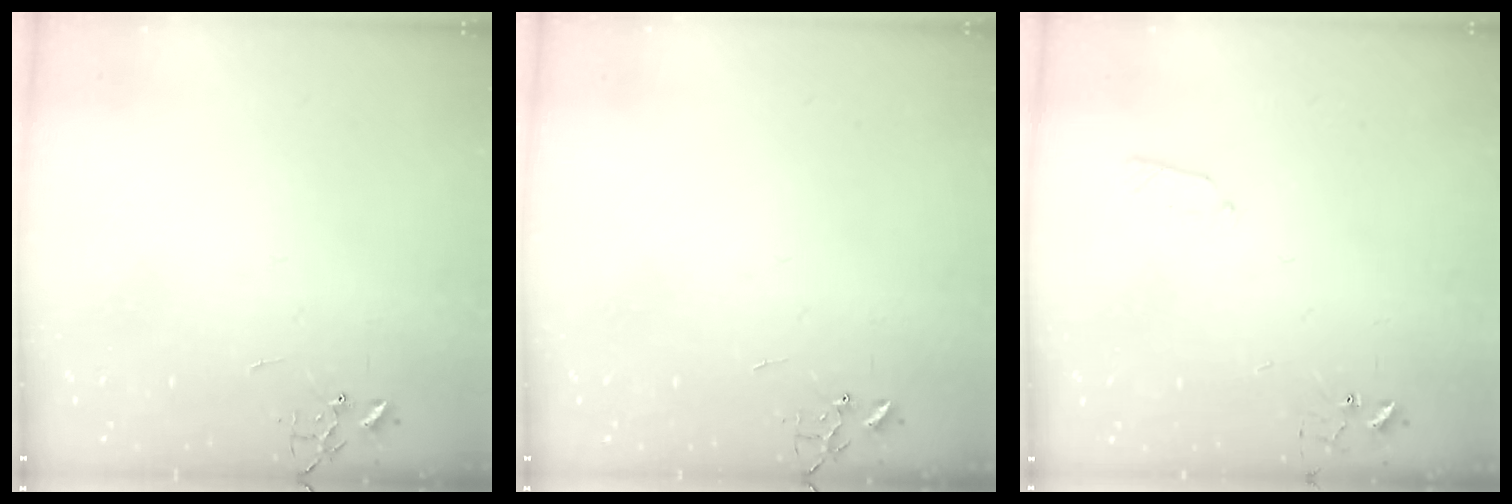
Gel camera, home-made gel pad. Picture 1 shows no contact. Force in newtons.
{"total": 0.0}
{"total": 4.4, "press": 4.4, "slide": 0.5}